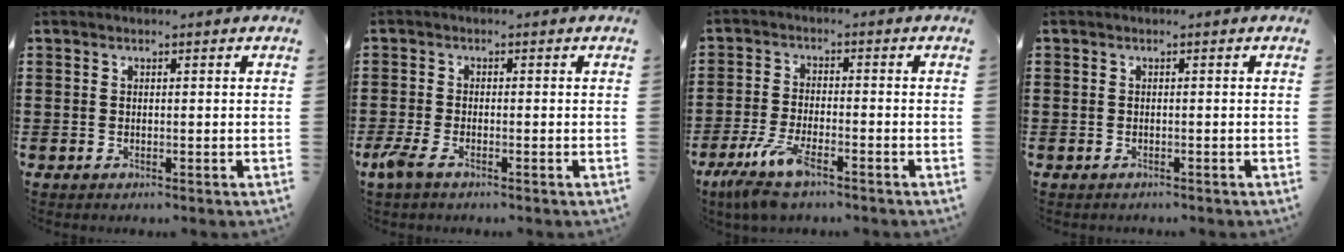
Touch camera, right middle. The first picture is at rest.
{"total": 2.3, "force": [-1.4, 0.7, 1.7], "torque": [-0.060, -0.012, -0.033]}
{"total": 7.1, "force": [-4.9, 1.6, 4.8], "torque": [-0.117, -0.017, -0.095]}
{"total": 0.6, "force": [-0.6, 0.3, -0.1], "torque": [0.001, 0.002, -0.013]}